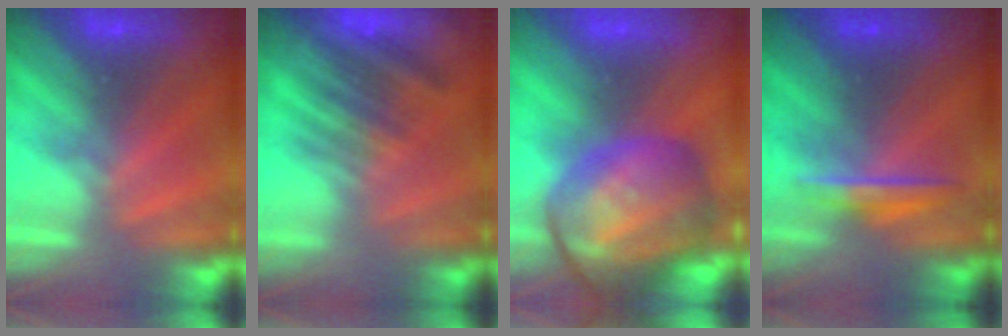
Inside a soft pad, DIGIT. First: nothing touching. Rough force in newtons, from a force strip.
{"total": 7.2}
{"total": 10.7}
{"total": 1.7}